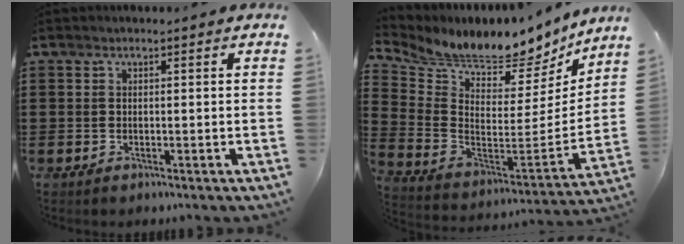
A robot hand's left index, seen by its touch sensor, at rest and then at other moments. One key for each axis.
{"total": 6.5, "fx": 6.2, "fy": 1.4, "fz": 1.1, "tx": -0.052, "ty": -0.069, "tz": 0.101}